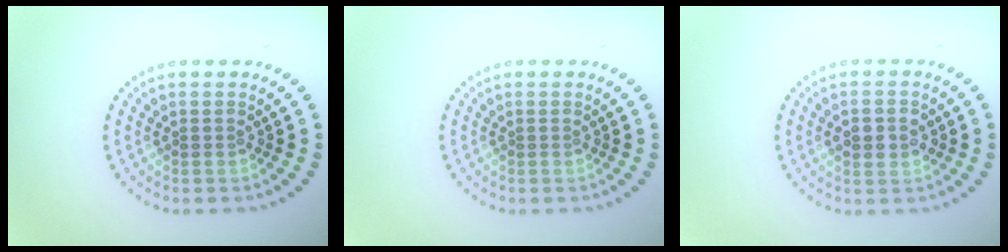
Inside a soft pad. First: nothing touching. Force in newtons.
{"total": 0.0}
{"total": 3.1, "press": 3.1, "slide": 0.4}